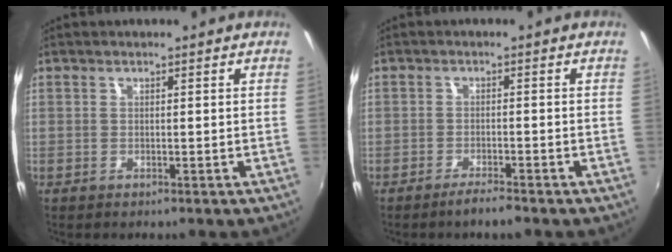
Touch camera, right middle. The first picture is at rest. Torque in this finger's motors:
{"motor_torque": [0.65, -0.65, 0.10, 0.05]}